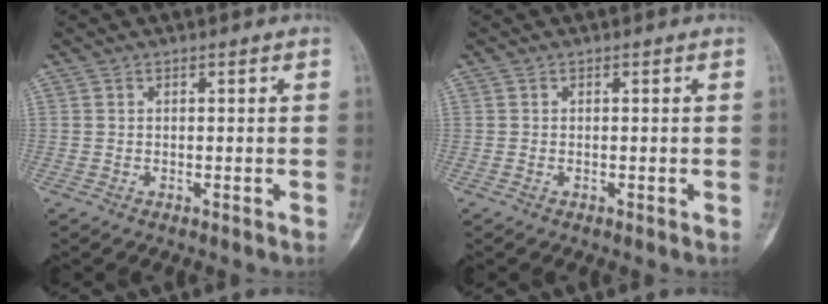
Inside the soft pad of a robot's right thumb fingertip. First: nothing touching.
{"total": 0.0}